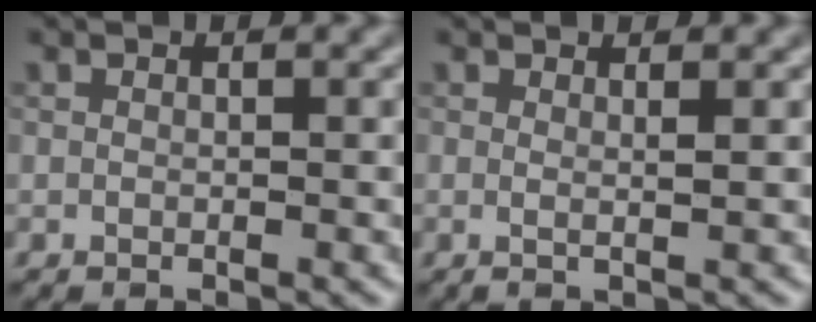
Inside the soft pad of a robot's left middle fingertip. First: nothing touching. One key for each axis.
{"total": 0.9, "fx": 0.4, "fy": 0.1, "fz": 0.8, "tx": -0.009, "ty": 0.001, "tz": 0.002}